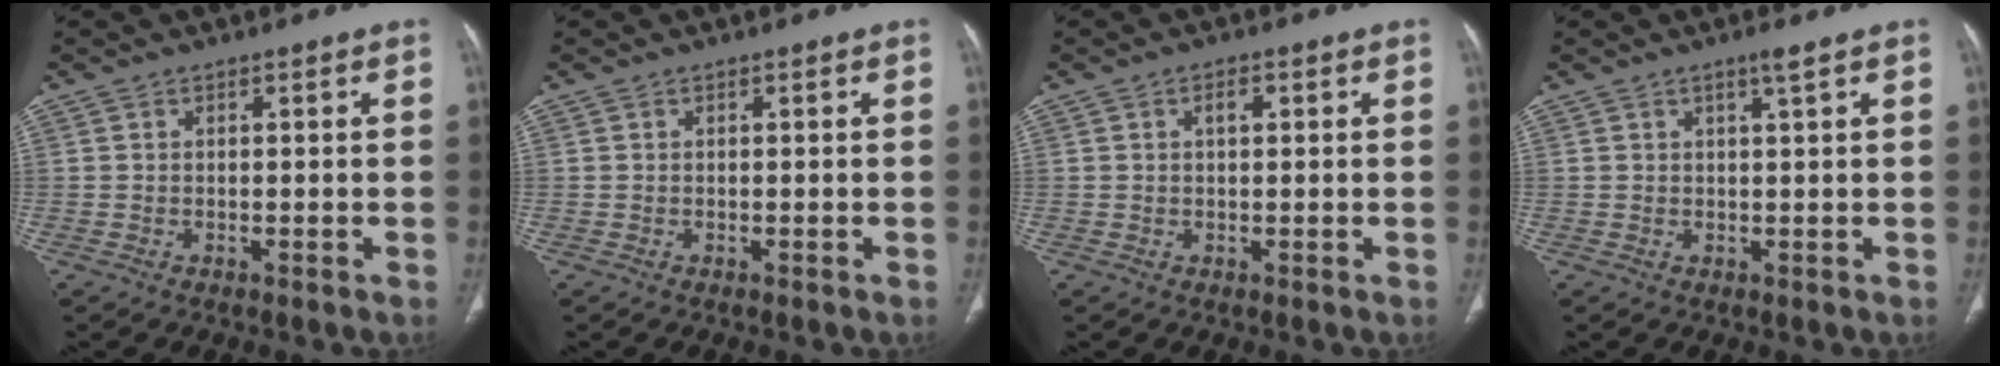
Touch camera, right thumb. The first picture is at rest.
{"total": 0.0}
{"total": 1.9, "force": [0.6, 1.0, 1.6], "torque": [-0.024, 0.003, 0.009]}
{"total": 1.8, "force": [1.1, -0.2, 1.4], "torque": [-0.025, -0.007, 0.019]}